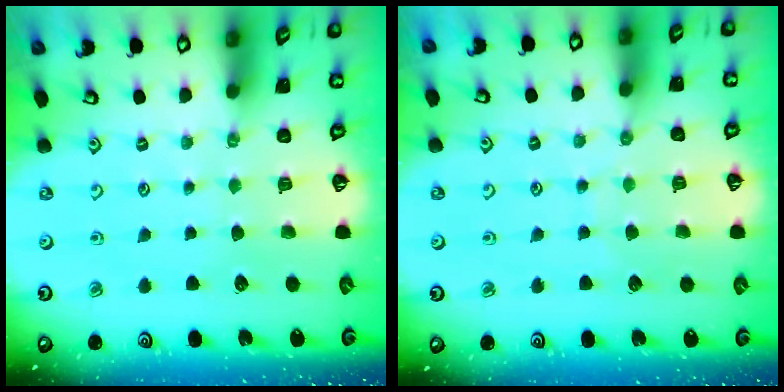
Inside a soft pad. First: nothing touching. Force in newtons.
{"total": 5.6, "press": 5.6, "slide": 0.6}